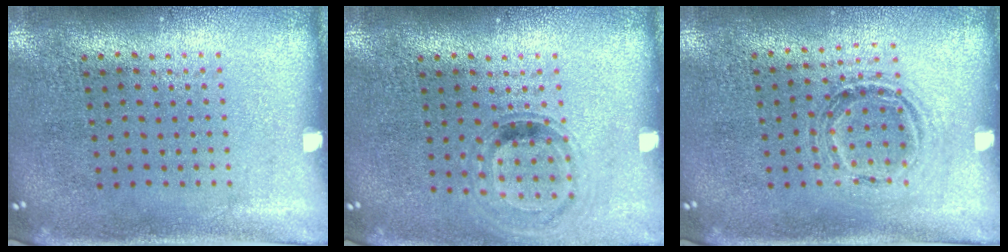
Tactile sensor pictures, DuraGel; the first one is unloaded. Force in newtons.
{"total": 0.9, "press": 0.9, "slide": 0.2}
{"total": 1.0, "press": 0.9, "slide": 0.3}